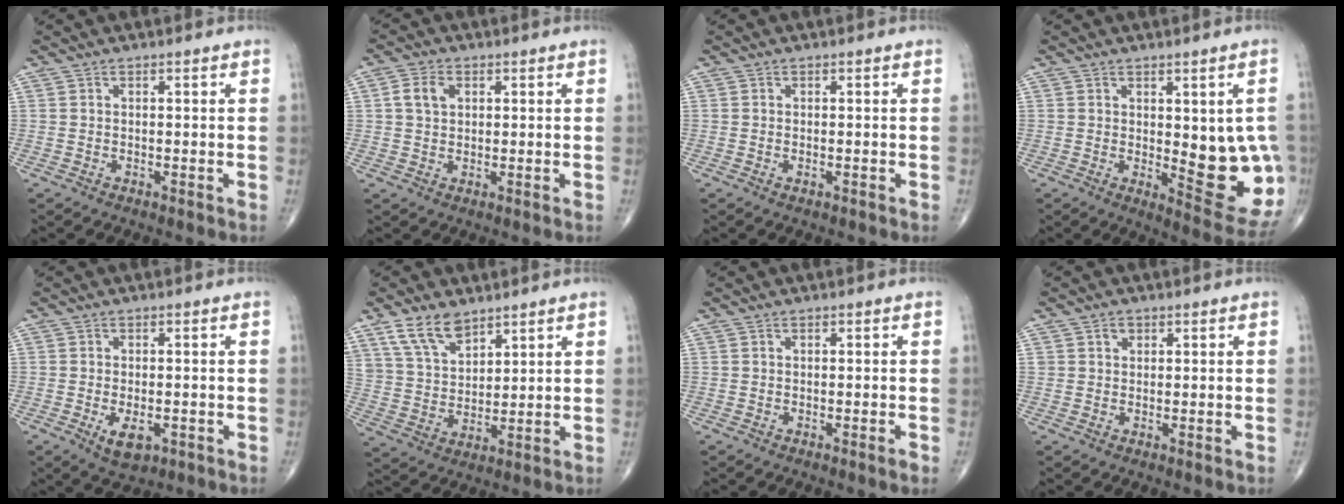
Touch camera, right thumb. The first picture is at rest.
{"total": 4.3, "force": [1.2, 3.1, 2.7], "torque": [-0.050, 0.004, 0.020]}
{"total": 0.7, "force": [-0.2, 0.3, 0.6], "torque": [-0.009, 0.000, -0.004]}
{"total": 13.3, "force": [-0.8, 5.4, 12.2], "torque": [-0.110, -0.024, 0.003]}
{"total": 4.9, "force": [-1.7, 2.6, 3.8], "torque": [-0.054, -0.003, -0.020]}
{"total": 9.2, "force": [6.3, 4.8, 4.7], "torque": [-0.075, -0.028, 0.131]}
{"total": 1.1, "force": [-0.8, -0.1, 0.8], "torque": [-0.014, -0.002, -0.014]}
{"total": 1.5, "force": [0.6, 1.3, 0.5], "torque": [0.003, 0.000, 0.007]}